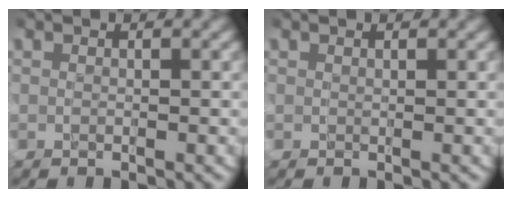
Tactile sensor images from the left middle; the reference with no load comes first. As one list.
[{"total": 0.0}]